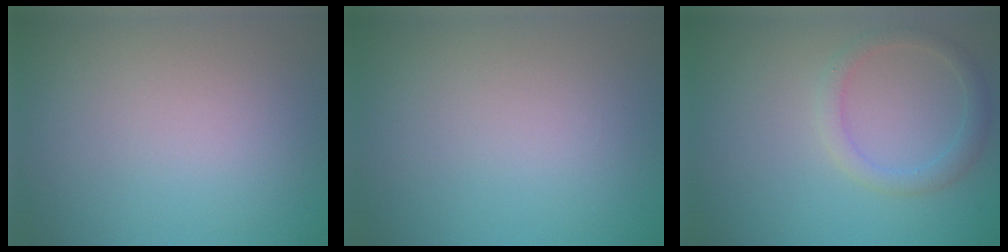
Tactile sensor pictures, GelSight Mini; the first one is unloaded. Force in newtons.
{"total": 0.0}
{"total": 2.1, "press": 2.1, "slide": 0.1}